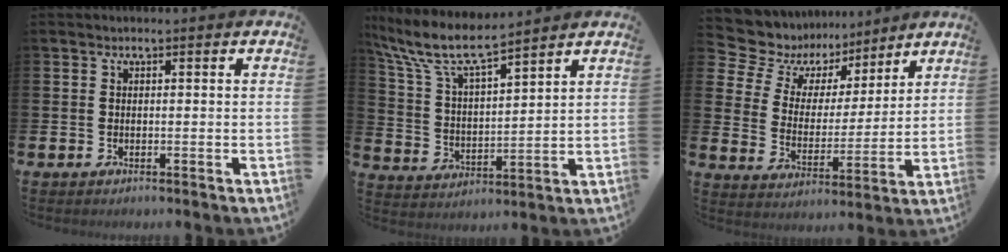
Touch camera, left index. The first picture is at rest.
{"total": 9.1, "force": [8.0, 1.7, 4.0], "torque": [-0.117, -0.040, 0.140]}
{"total": 8.4, "force": [7.0, 4.6, 0.7], "torque": [-0.065, -0.050, 0.127]}